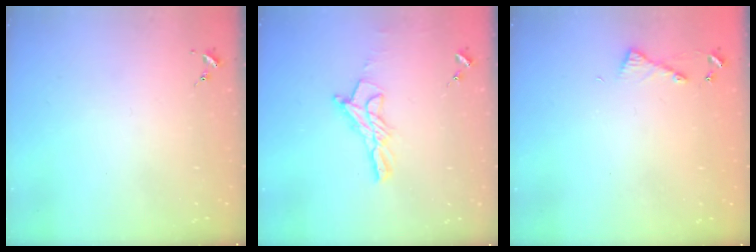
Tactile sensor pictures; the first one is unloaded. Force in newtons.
{"total": 11.7, "press": 11.7, "slide": 0.9}
{"total": 4.9, "press": 4.8, "slide": 0.5}